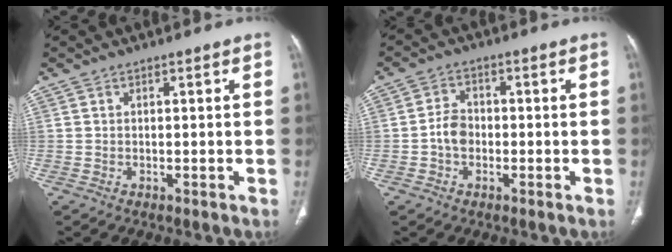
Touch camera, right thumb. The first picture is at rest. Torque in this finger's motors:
{"motor_torque": [0.18, 0.41, 0.46, -0.31, 0.00]}